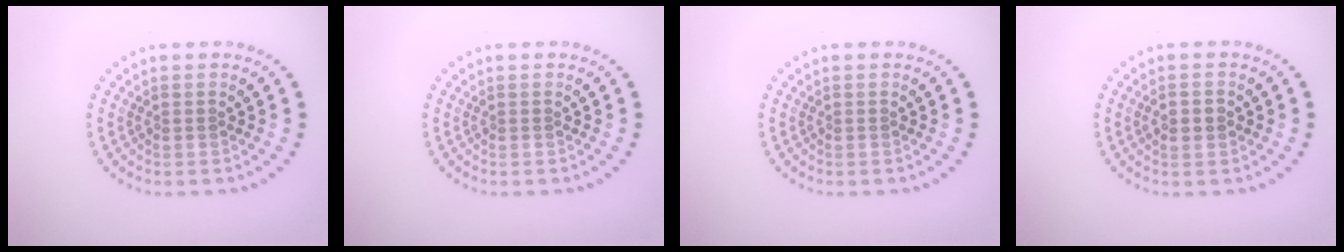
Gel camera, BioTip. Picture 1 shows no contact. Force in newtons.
{"total": 0.0}
{"total": 0.0}
{"total": 2.1, "press": 2.1, "slide": 0.0}